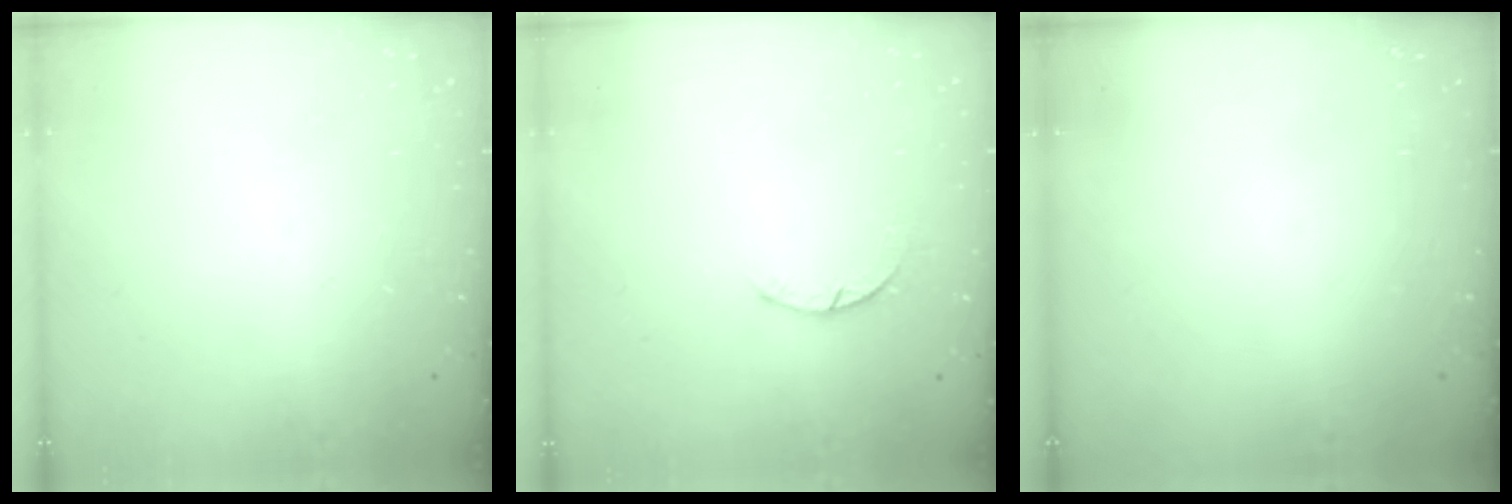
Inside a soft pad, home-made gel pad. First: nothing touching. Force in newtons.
{"total": 1.2, "press": 1.2, "slide": 0.3}
{"total": 0.0}